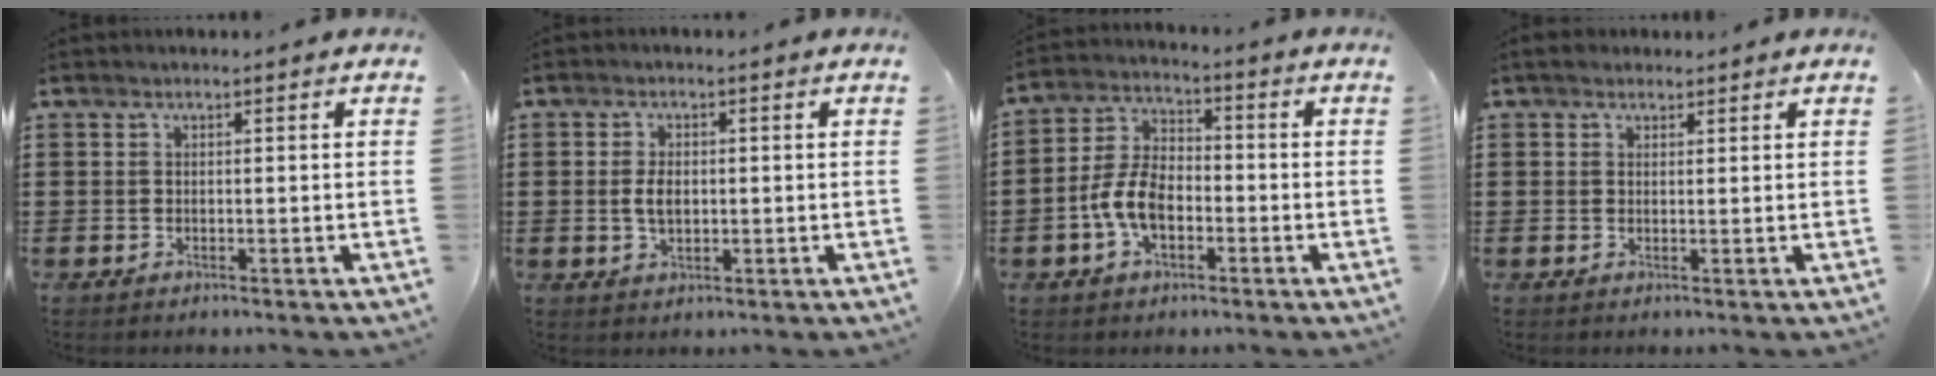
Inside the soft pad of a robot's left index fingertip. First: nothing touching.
{"total": 3.4, "force": [0.2, 1.9, 2.8], "torque": [-0.064, 0.002, 0.002]}
{"total": 7.5, "force": [-2.5, 4.3, 5.6], "torque": [-0.143, 0.002, -0.057]}
{"total": 1.9, "force": [1.6, 1.1, 0.3], "torque": [-0.012, 0.007, 0.031]}